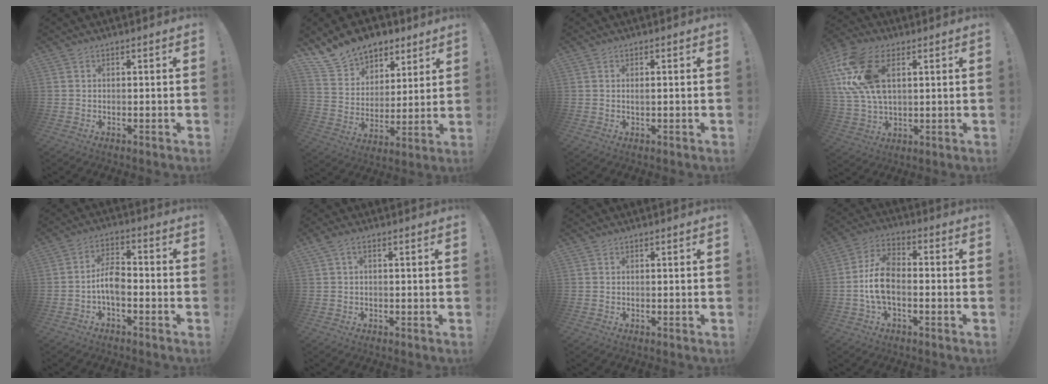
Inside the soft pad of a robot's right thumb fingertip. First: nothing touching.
{"total": 14.3, "force": [11.0, 8.5, 3.3], "torque": [-0.062, -0.080, 0.207]}
{"total": 0.9, "force": [0.0, -0.1, 0.9], "torque": [-0.016, -0.002, -0.002]}
{"total": 18.0, "force": [6.2, 10.6, 13.1], "torque": [-0.282, -0.009, 0.116]}
{"total": 7.6, "force": [-2.8, 3.8, 6.0], "torque": [-0.123, 0.010, -0.050]}
{"total": 2.1, "force": [0.1, 0.8, 1.9], "torque": [-0.040, 0.005, 0.004]}
{"total": 0.0}
{"total": 11.0, "force": [-2.4, 6.5, 8.5], "torque": [-0.183, 0.012, -0.045]}